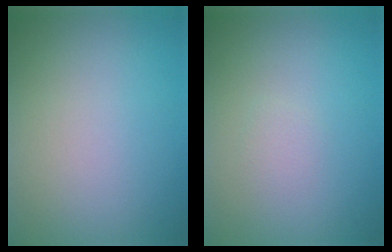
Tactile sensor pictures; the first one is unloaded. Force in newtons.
{"total": 0.7, "press": 0.7, "slide": 0.0}